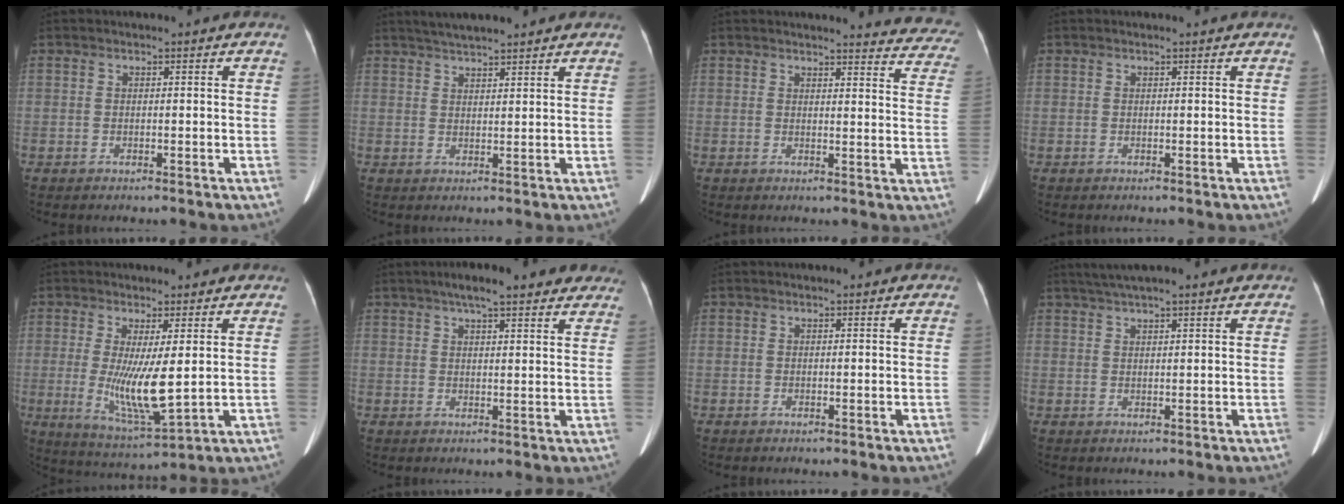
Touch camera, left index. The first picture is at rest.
{"total": 6.3, "force": [5.5, 0.6, 3.0], "torque": [-0.048, 0.027, 0.088]}
{"total": 13.1, "force": [12.8, 1.6, 2.5], "torque": [0.007, -0.086, 0.104]}
{"total": 0.7, "force": [0.6, 0.0, 0.1], "torque": [-0.005, 0.000, 0.005]}
{"total": 8.7, "force": [0.1, 1.1, 8.6], "torque": [-0.170, -0.034, 0.013]}
{"total": 12.6, "force": [10.2, 2.5, 7.0], "torque": [-0.087, 0.032, 0.125]}
{"total": 0.0}
{"total": 7.4, "force": [6.2, 0.2, 4.1], "torque": [-0.069, 0.037, 0.093]}